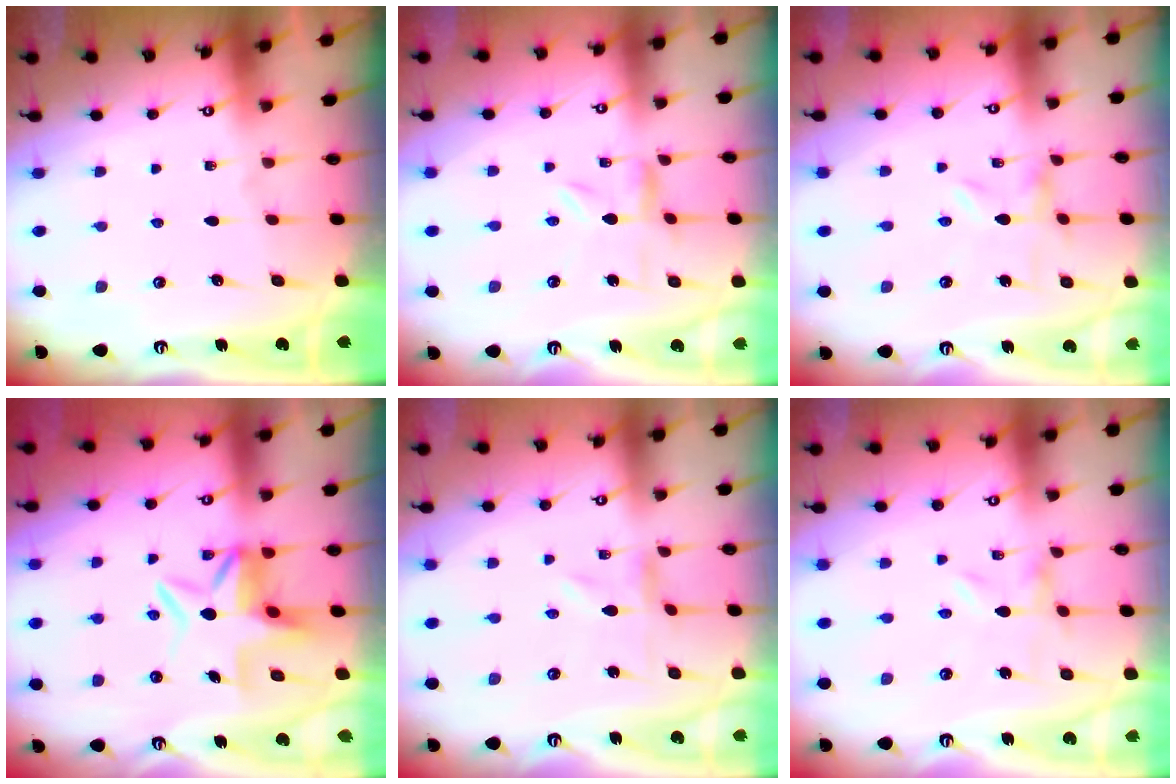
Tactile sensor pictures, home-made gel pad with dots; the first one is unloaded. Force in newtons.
{"total": 2.0, "press": 1.9, "slide": 0.4}
{"total": 0.0}
{"total": 7.6, "press": 7.2, "slide": 2.3}
{"total": 0.0}
{"total": 0.0}